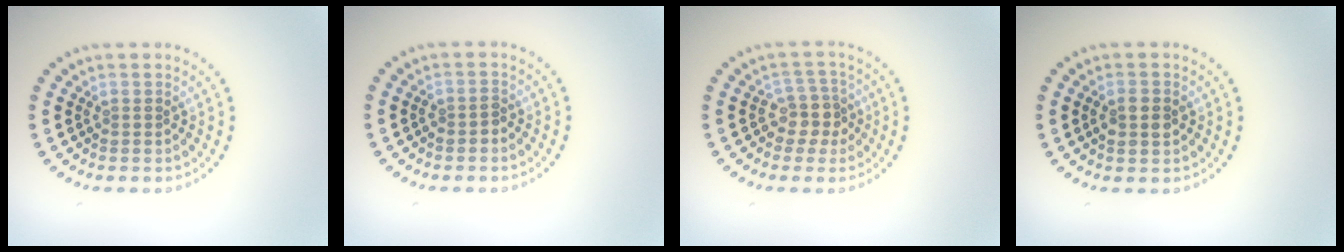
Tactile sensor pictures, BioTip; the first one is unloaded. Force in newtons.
{"total": 1.1, "press": 1.0, "slide": 0.4}
{"total": 2.6, "press": 2.2, "slide": 1.4}
{"total": 2.0, "press": 2.0, "slide": 0.2}